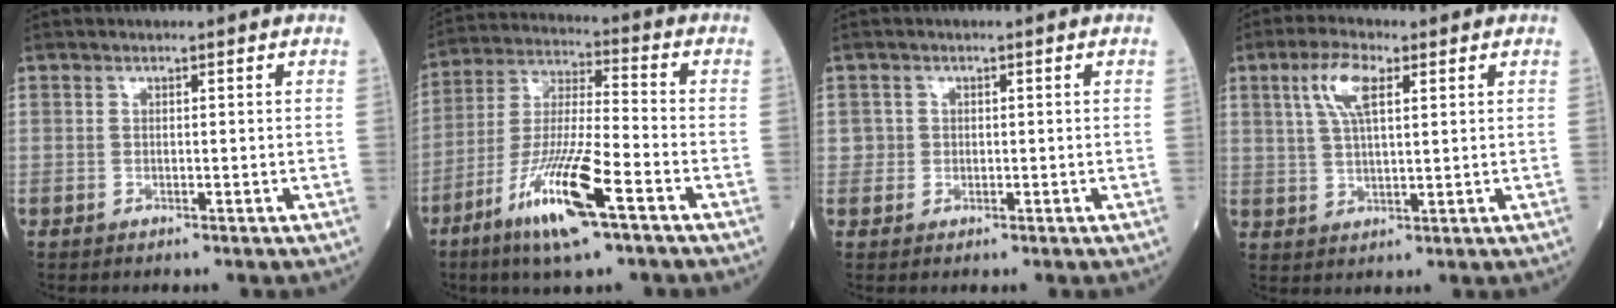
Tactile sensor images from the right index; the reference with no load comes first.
{"total": 14.5, "force": [-7.4, 1.3, 12.3], "torque": [-0.248, -0.022, -0.137]}
{"total": 1.6, "force": [0.2, 1.5, 0.0], "torque": [0.009, 0.004, -0.001]}
{"total": 6.6, "force": [2.8, 1.9, 5.6], "torque": [-0.118, 0.011, 0.056]}